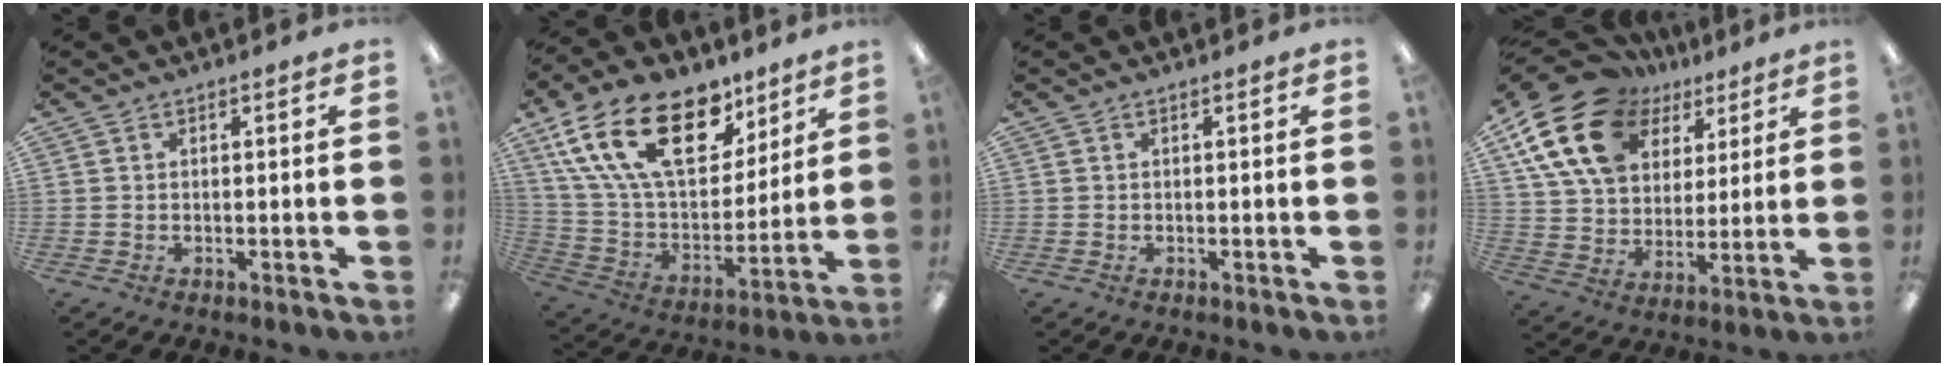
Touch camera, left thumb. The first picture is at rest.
{"total": 23.7, "force": [12.5, 13.0, 15.5], "torque": [-0.293, -0.048, 0.223]}
{"total": 0.0}
{"total": 21.5, "force": [10.6, 14.5, 11.9], "torque": [-0.240, -0.039, 0.195]}